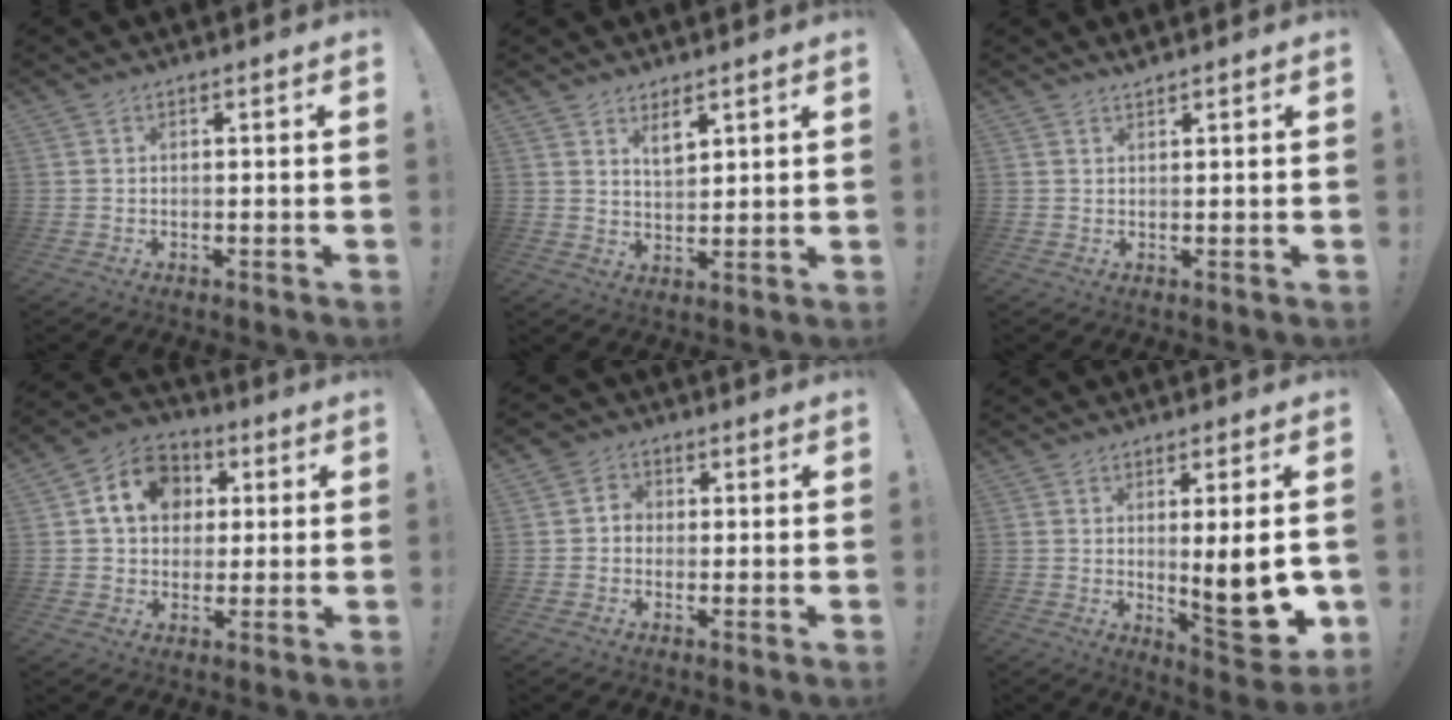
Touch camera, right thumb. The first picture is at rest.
{"total": 5.3, "force": [3.7, 2.9, 2.6], "torque": [-0.036, -0.022, 0.065]}
{"total": 1.2, "force": [1.1, -0.1, 0.3], "torque": [0.000, -0.008, 0.020]}
{"total": 12.7, "force": [3.6, 10.4, 6.3], "torque": [-0.094, 0.002, 0.072]}
{"total": 4.2, "force": [-0.4, 4.0, 1.2], "torque": [-0.015, 0.009, -0.006]}
{"total": 13.5, "force": [-0.8, 3.0, 13.1], "torque": [-0.162, -0.014, -0.007]}